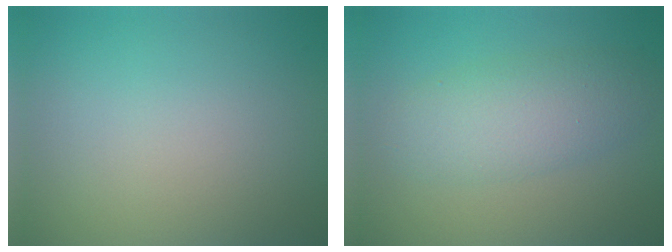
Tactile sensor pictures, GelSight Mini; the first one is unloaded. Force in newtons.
{"total": 4.3, "press": 4.3, "slide": 0.1}